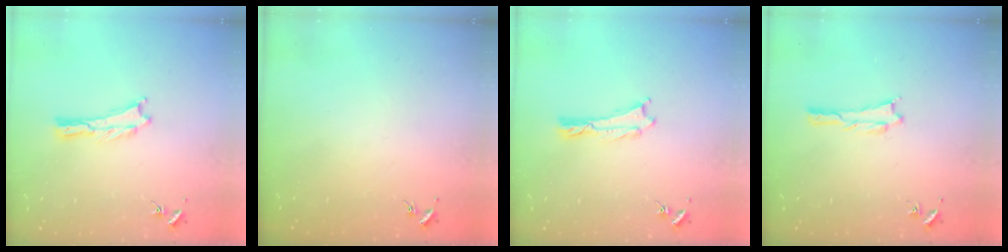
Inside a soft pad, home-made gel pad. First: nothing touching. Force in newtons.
{"total": 0.0}
{"total": 0.0}
{"total": 0.6, "press": 0.6, "slide": 0.1}